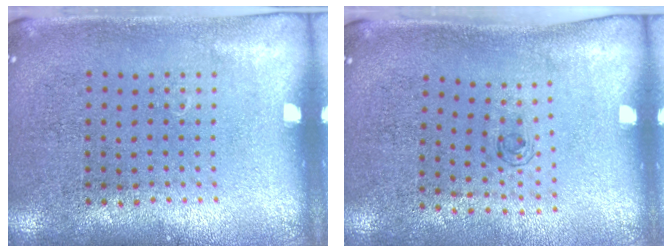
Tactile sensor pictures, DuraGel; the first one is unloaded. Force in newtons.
{"total": 0.5, "press": 0.3, "slide": 0.5}